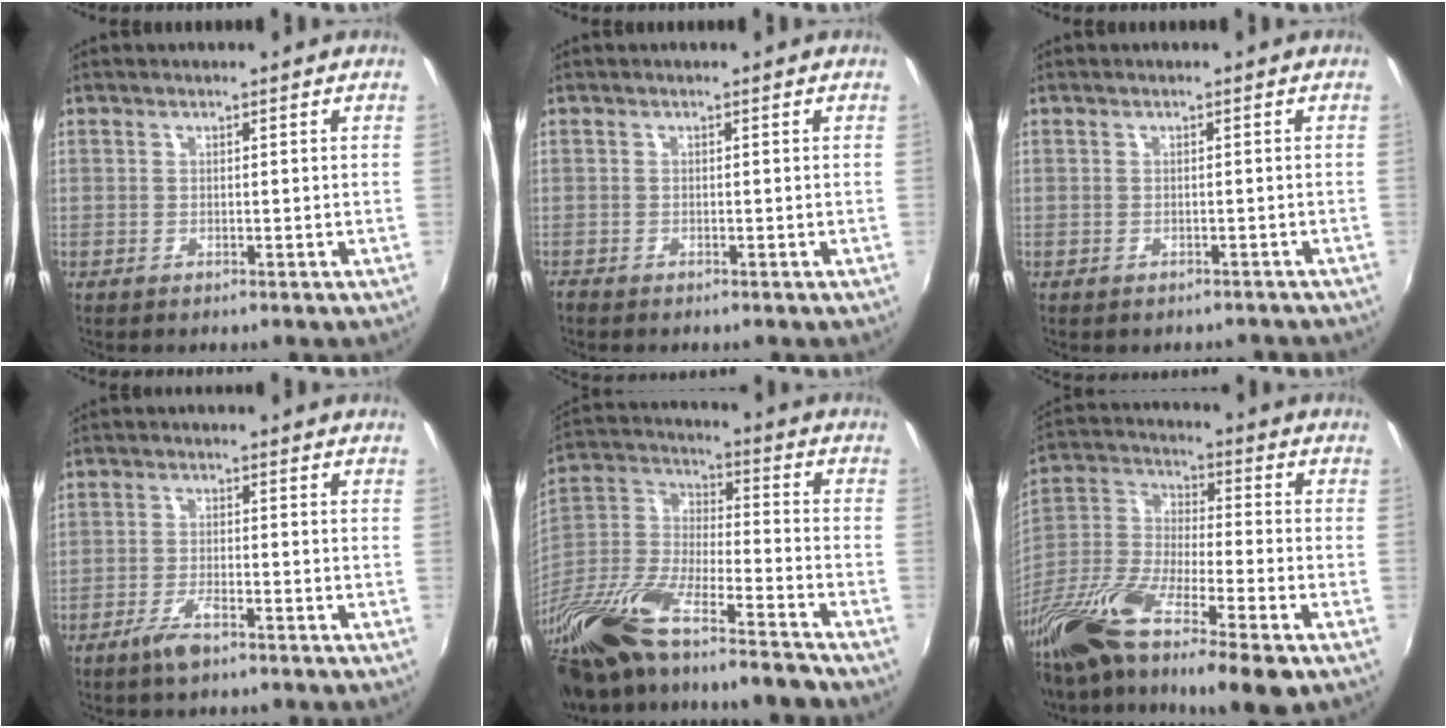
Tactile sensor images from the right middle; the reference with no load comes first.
{"total": 0.9, "force": [-0.8, 0.3, 0.1], "torque": [-0.006, -0.004, -0.019]}
{"total": 2.8, "force": [-2.4, 1.1, 0.7], "torque": [-0.010, -0.008, -0.027]}
{"total": 4.4, "force": [-3.1, 1.0, 3.0], "torque": [-0.073, -0.006, -0.058]}
{"total": 26.1, "force": [-20.0, 5.1, 16.0], "torque": [-0.311, -0.051, -0.352]}
{"total": 22.3, "force": [-14.8, 4.0, 16.2], "torque": [-0.308, -0.046, -0.273]}